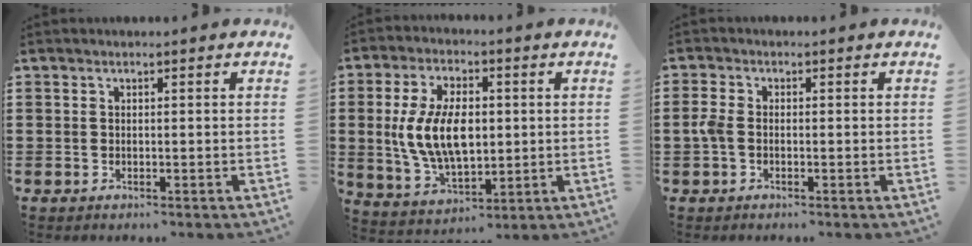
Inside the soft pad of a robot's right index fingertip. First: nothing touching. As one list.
[{"total": 10.6, "force": [0.7, 5.8, 8.8], "torque": [-0.189, 0.003, 0.008]}, {"total": 2.3, "force": [-0.5, 1.3, 1.8], "torque": [-0.057, -0.005, -0.017]}]